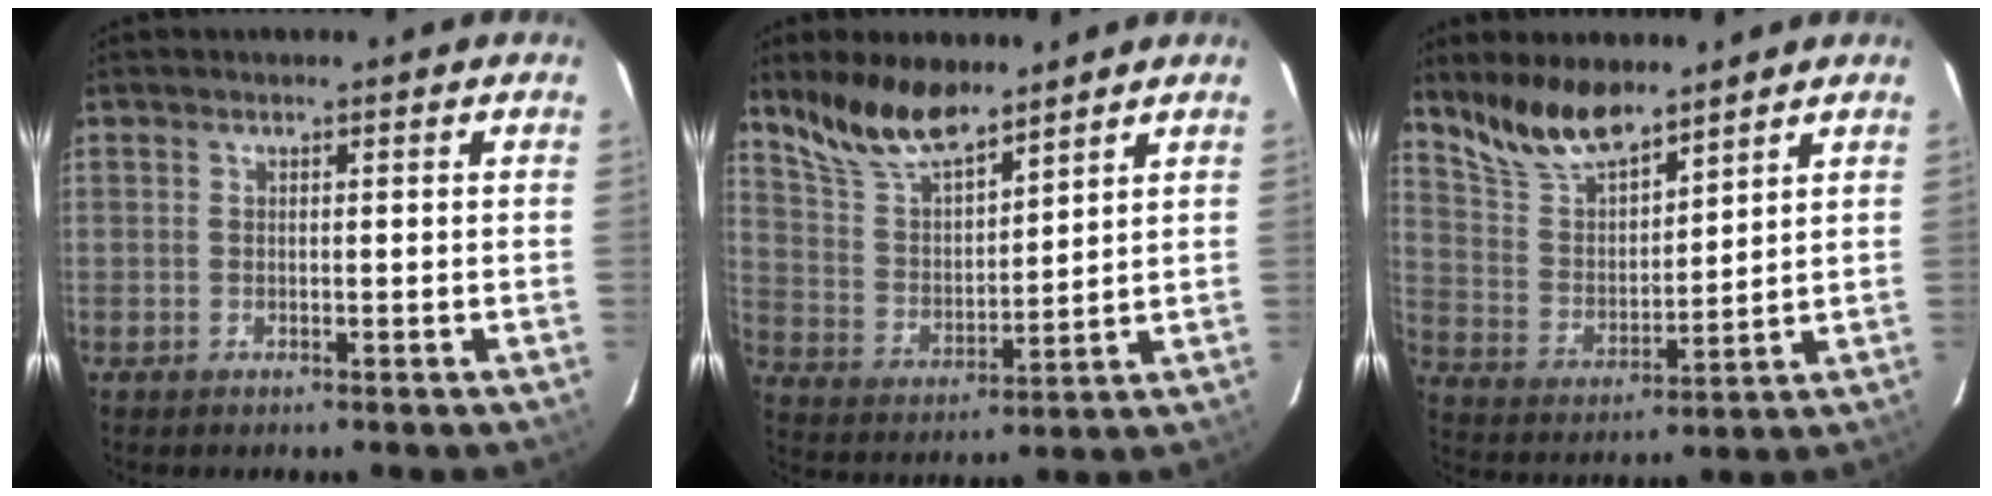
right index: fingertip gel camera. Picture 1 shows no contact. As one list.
[{"total": 12.6, "force": [10.1, 3.9, 6.4], "torque": [-0.126, 0.016, 0.203]}, {"total": 12.4, "force": [10.1, 4.0, 5.9], "torque": [-0.118, 0.014, 0.203]}]